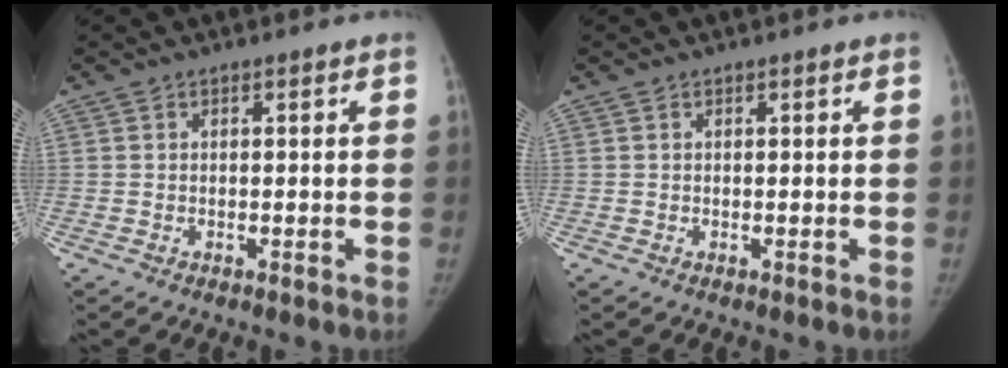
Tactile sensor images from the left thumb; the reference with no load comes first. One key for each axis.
{"total": 0.0}